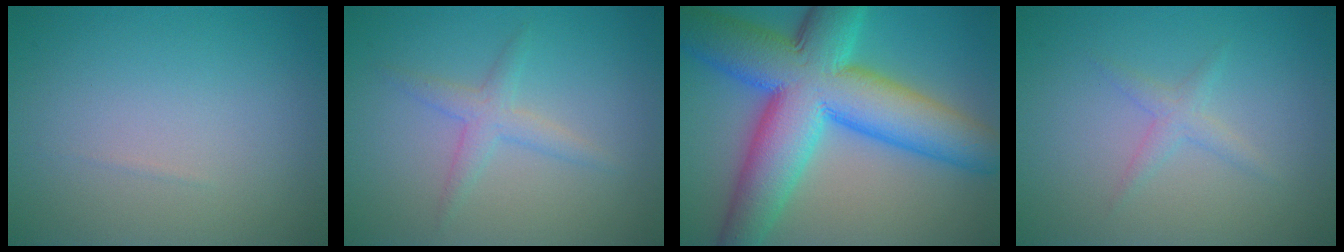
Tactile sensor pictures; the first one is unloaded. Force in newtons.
{"total": 2.1, "press": 2.1, "slide": 0.1}
{"total": 14.4, "press": 14.4, "slide": 0.4}
{"total": 1.4, "press": 1.4, "slide": 0.1}